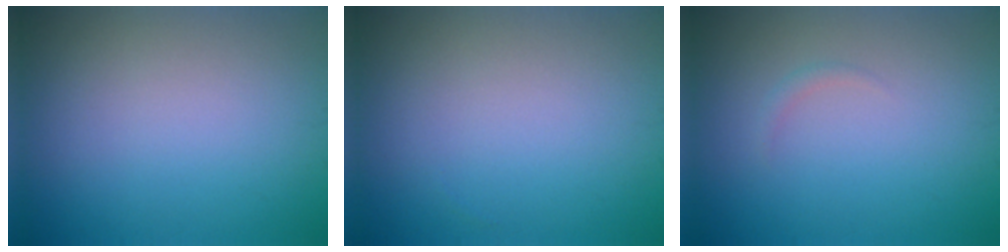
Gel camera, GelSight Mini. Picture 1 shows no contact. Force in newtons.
{"total": 0.0}
{"total": 0.6, "press": 0.6, "slide": 0.0}